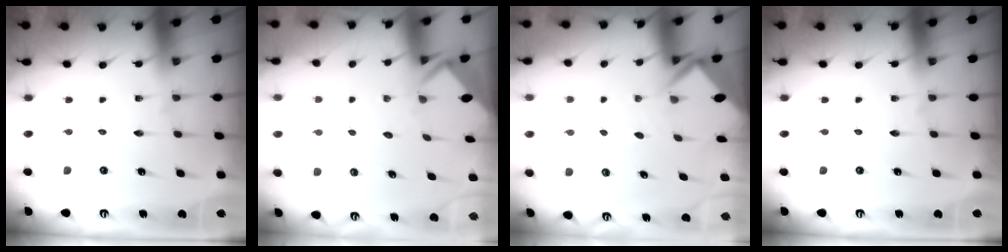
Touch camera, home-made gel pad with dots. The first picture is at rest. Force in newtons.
{"total": 3.4, "press": 3.4, "slide": 0.2}
{"total": 3.3, "press": 3.3, "slide": 0.2}
{"total": 0.0}